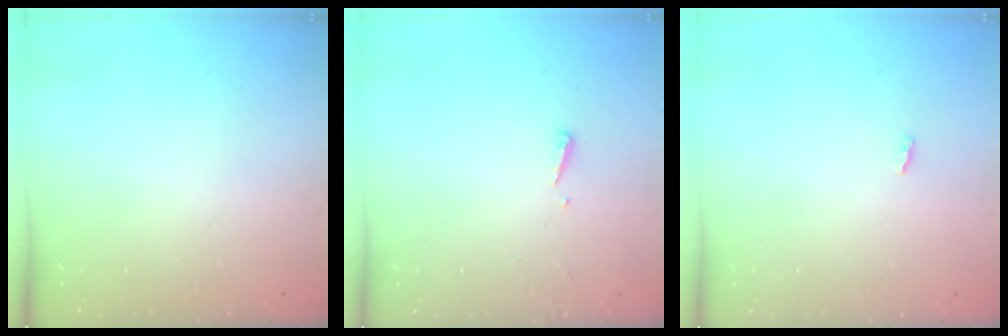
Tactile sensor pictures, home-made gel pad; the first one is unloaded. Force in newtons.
{"total": 2.4, "press": 2.4, "slide": 0.2}
{"total": 1.9, "press": 1.9, "slide": 0.2}